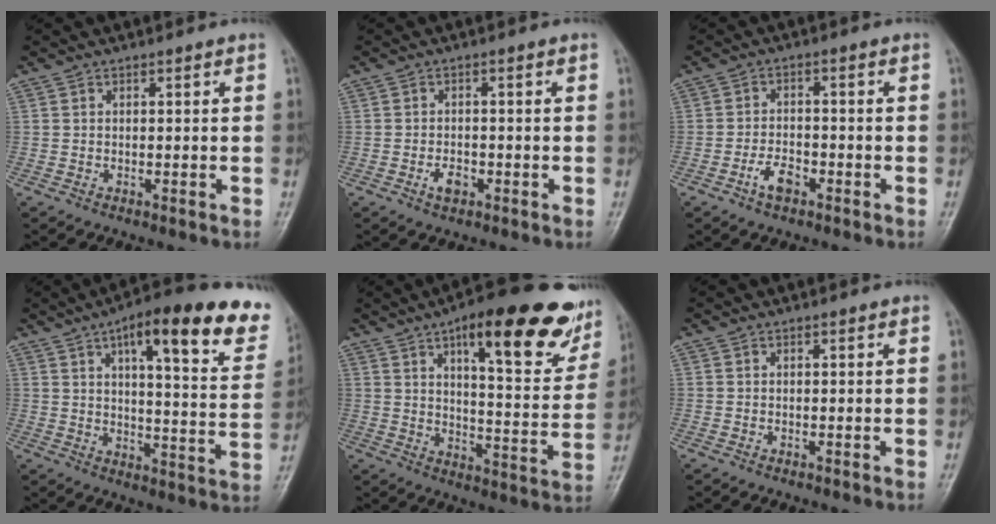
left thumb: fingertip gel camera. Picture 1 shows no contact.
{"total": 2.7, "force": [-1.2, 1.6, 1.8], "torque": [-0.029, 0.007, -0.021]}
{"total": 4.2, "force": [-2.3, 2.2, 2.7], "torque": [-0.045, 0.019, -0.044]}
{"total": 24.1, "force": [14.0, 6.8, 18.3], "torque": [-0.214, -0.033, 0.178]}
{"total": 23.6, "force": [13.6, 7.5, 17.8], "torque": [-0.199, -0.041, 0.190]}
{"total": 0.0}